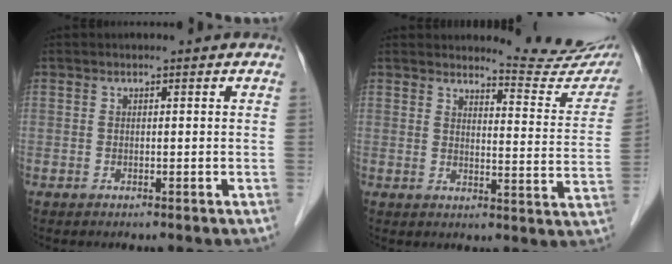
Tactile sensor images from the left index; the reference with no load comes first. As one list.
[{"total": 11.2, "force": [11.0, 0.7, 2.0], "torque": [-0.016, -0.069, 0.114]}]